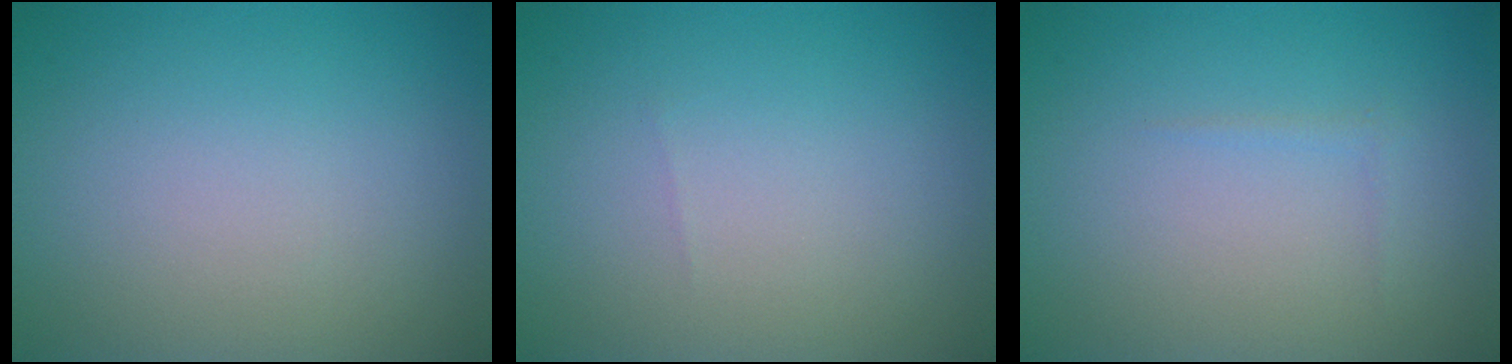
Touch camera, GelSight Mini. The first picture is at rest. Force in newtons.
{"total": 0.0}
{"total": 0.5, "press": 0.5, "slide": 0.1}